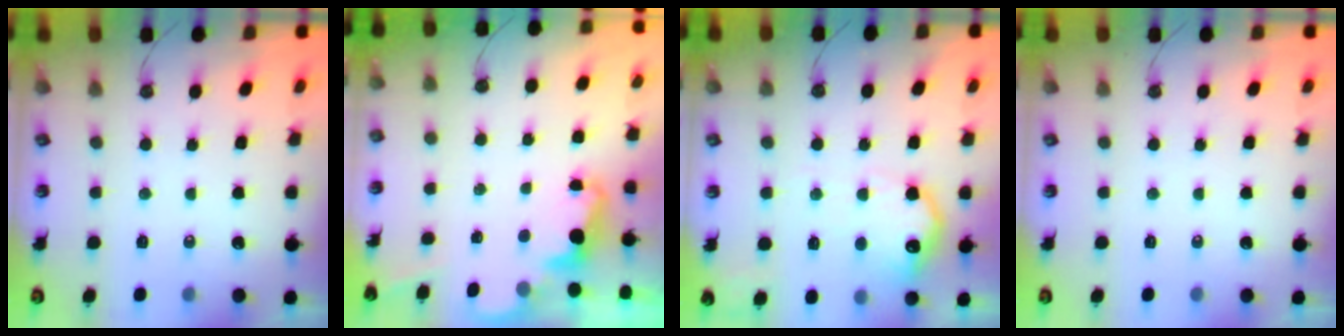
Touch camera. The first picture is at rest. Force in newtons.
{"total": 2.5, "press": 2.4, "slide": 0.5}
{"total": 15.4, "press": 15.4, "slide": 0.9}
{"total": 0.0}